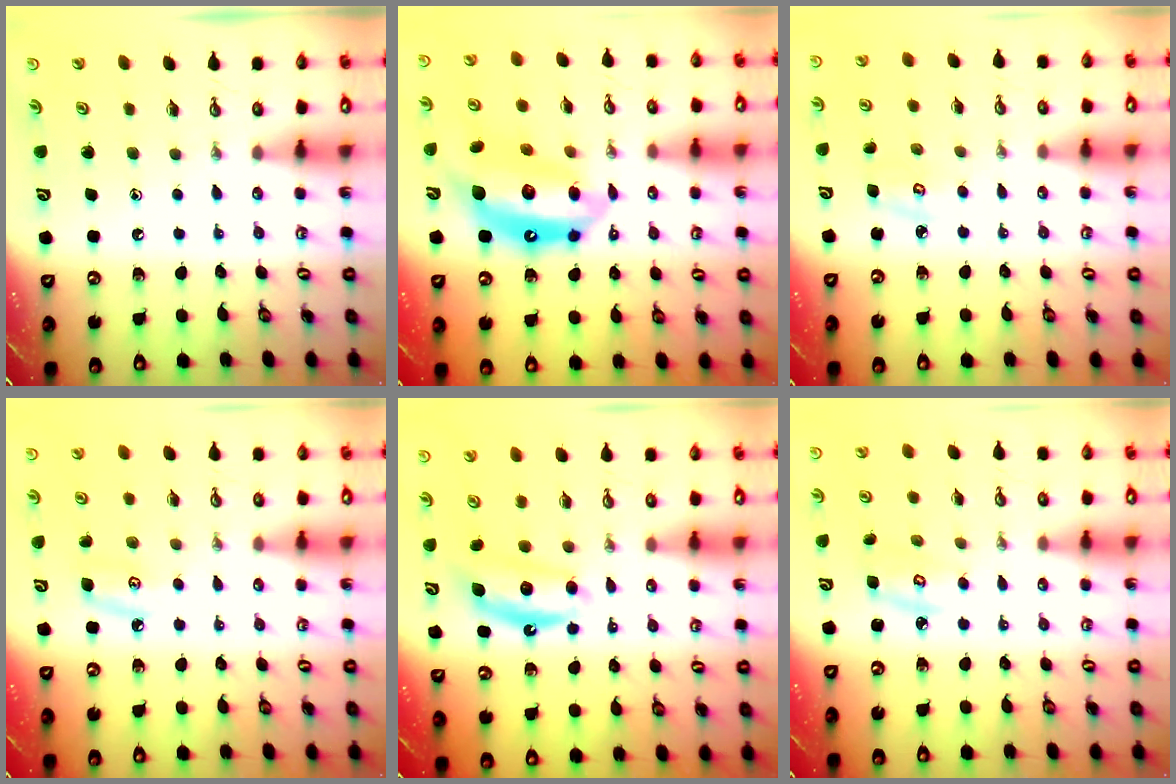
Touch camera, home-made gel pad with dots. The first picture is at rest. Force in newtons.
{"total": 15.6, "press": 15.5, "slide": 1.5}
{"total": 4.0, "press": 4.0, "slide": 0.4}
{"total": 6.1, "press": 6.0, "slide": 0.6}
{"total": 6.5, "press": 6.4, "slide": 0.5}
{"total": 3.8, "press": 3.8, "slide": 0.2}